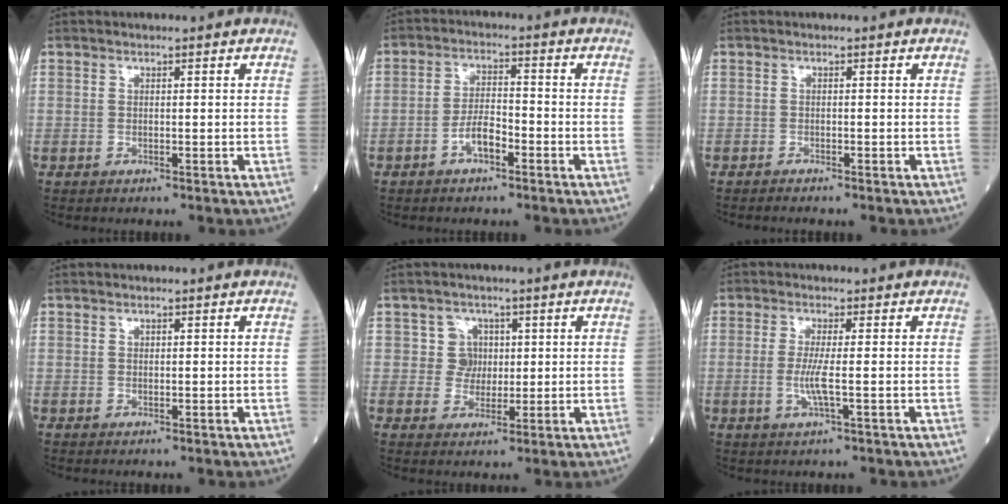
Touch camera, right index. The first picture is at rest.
{"total": 4.4, "force": [-2.4, 1.5, 3.4], "torque": [-0.064, 0.010, -0.047]}
{"total": 1.0, "force": [-1.0, -0.1, 0.4], "torque": [-0.007, -0.001, -0.015]}
{"total": 0.0}
{"total": 3.6, "force": [0.8, 3.5, 0.4], "torque": [0.002, 0.007, 0.010]}
{"total": 3.6, "force": [-0.6, 0.0, 3.5], "torque": [-0.077, -0.007, -0.015]}